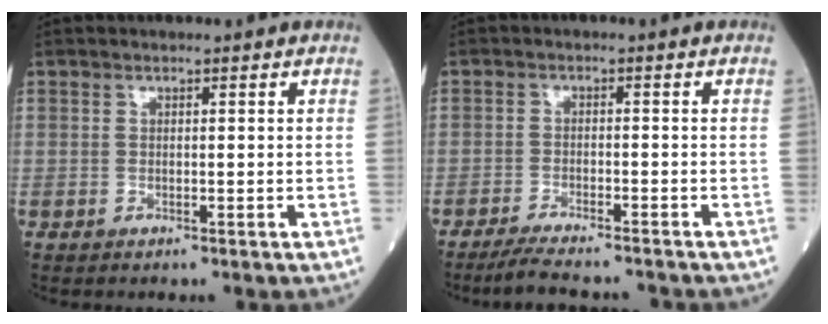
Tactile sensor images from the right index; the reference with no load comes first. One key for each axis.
{"total": 7.8, "fx": -7.2, "fy": 0.6, "fz": 3.1, "tx": -0.050, "ty": -0.017, "tz": -0.116}